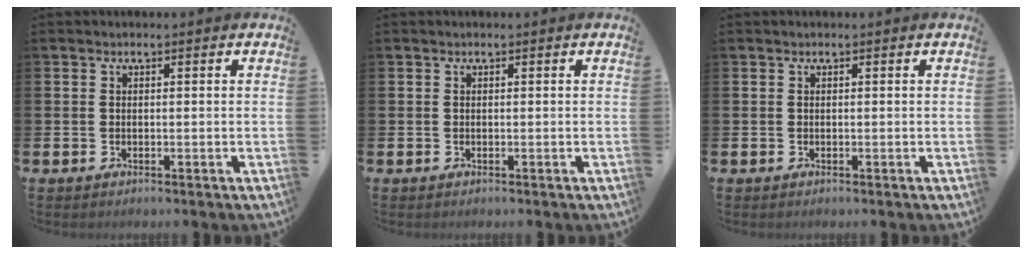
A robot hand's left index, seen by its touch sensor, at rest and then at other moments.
{"total": 0.0}
{"total": 0.0}